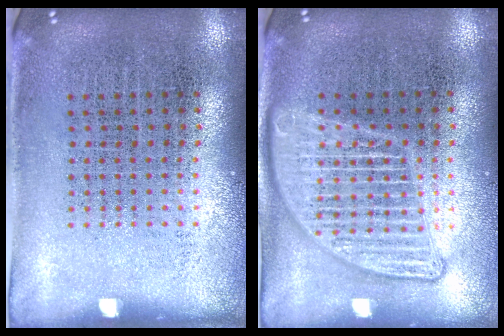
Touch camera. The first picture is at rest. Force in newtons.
{"total": 3.0, "press": 3.0, "slide": 0.3}